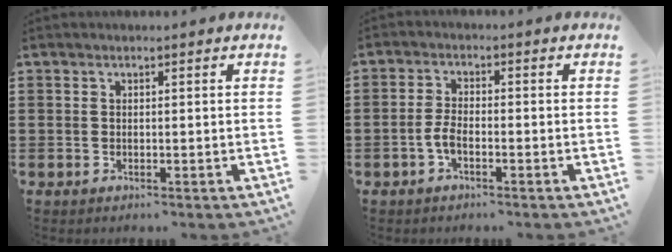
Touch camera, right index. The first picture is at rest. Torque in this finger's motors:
{"motor_torque": [0.28, 0.58, 0.16, 0.02]}